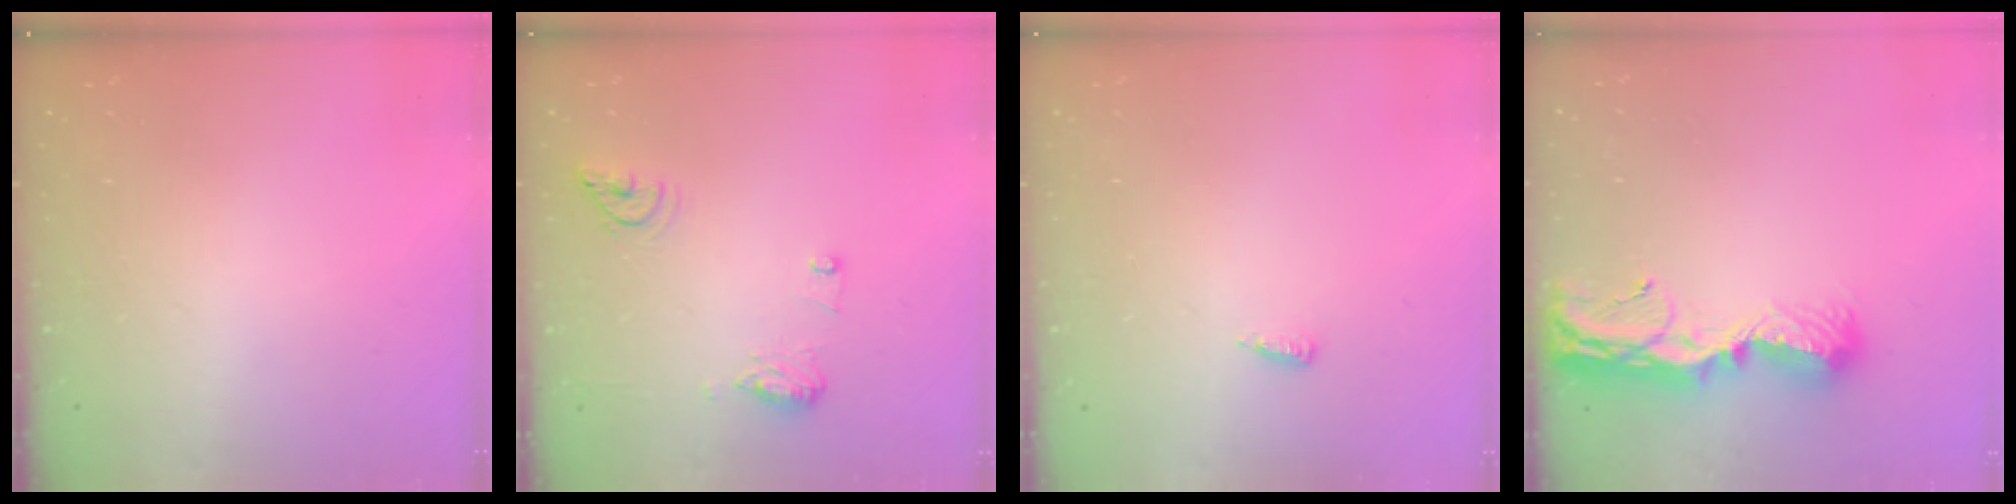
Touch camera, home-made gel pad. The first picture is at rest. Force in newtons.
{"total": 12.8, "press": 10.6, "slide": 7.2}
{"total": 4.3, "press": 4.2, "slide": 1.0}
{"total": 12.3, "press": 12.3, "slide": 1.3}